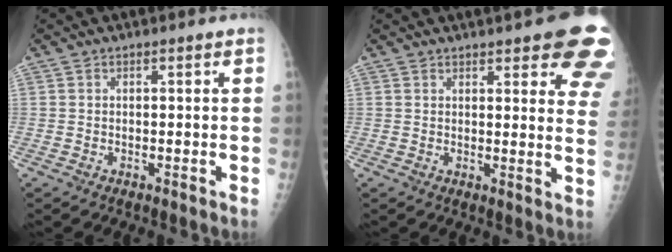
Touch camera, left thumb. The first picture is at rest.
{"total": 15.1, "force": [9.7, 4.4, 10.7], "torque": [-0.102, -0.036, 0.099]}